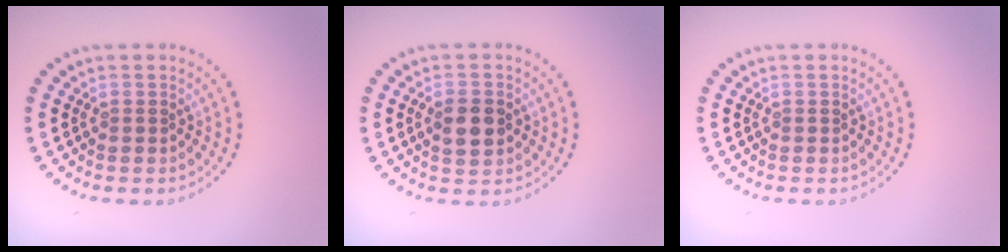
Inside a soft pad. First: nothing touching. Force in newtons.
{"total": 2.9, "press": 2.9, "slide": 0.0}
{"total": 0.0}